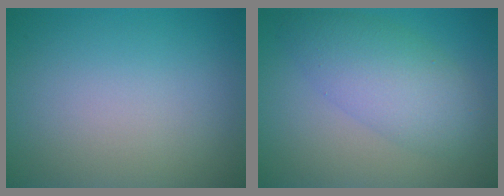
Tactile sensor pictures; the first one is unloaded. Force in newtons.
{"total": 5.5, "press": 5.5, "slide": 0.3}